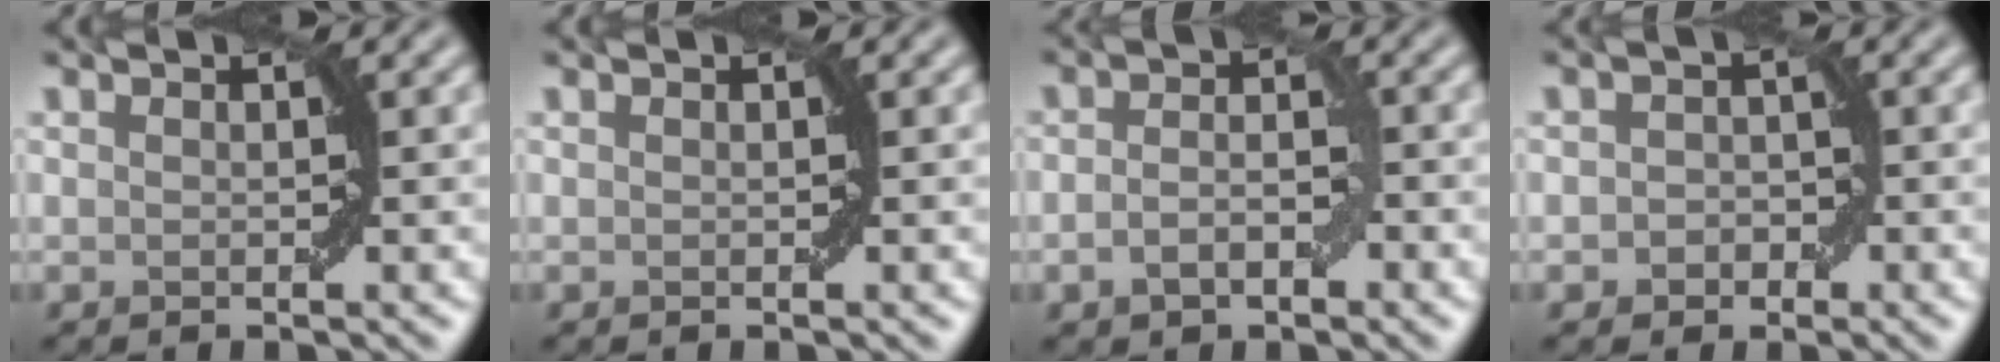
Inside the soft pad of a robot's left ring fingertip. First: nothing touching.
{"total": 0.0}
{"total": 2.9, "force": [-1.0, 1.6, 2.2], "torque": [-0.040, 0.002, -0.021]}
{"total": 1.8, "force": [-0.7, 1.5, 0.7], "torque": [-0.006, 0.000, -0.014]}